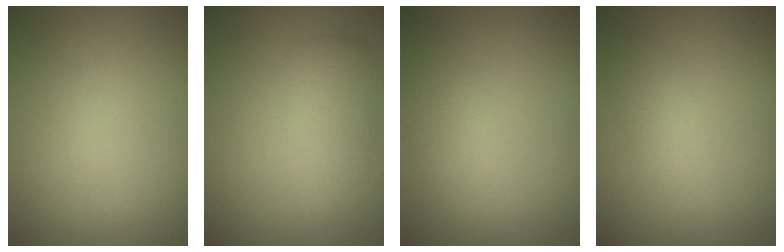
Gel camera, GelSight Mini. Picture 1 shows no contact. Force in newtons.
{"total": 3.5, "press": 3.5, "slide": 0.2}
{"total": 3.8, "press": 3.8, "slide": 0.2}
{"total": 2.1, "press": 2.1, "slide": 0.0}